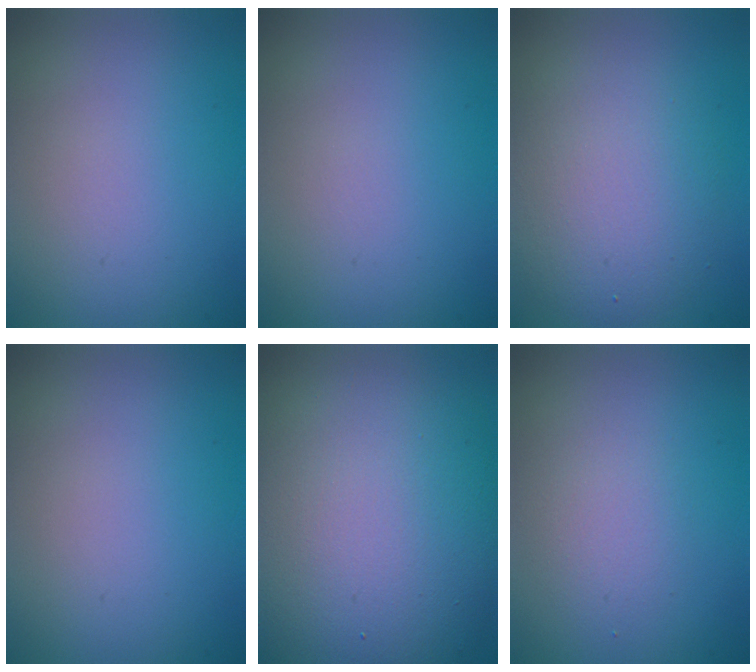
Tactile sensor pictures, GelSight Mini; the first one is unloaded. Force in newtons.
{"total": 0.0}
{"total": 4.9, "press": 4.9, "slide": 0.4}
{"total": 0.0}
{"total": 14.6, "press": 14.6, "slide": 0.3}
{"total": 1.8, "press": 1.8, "slide": 0.0}